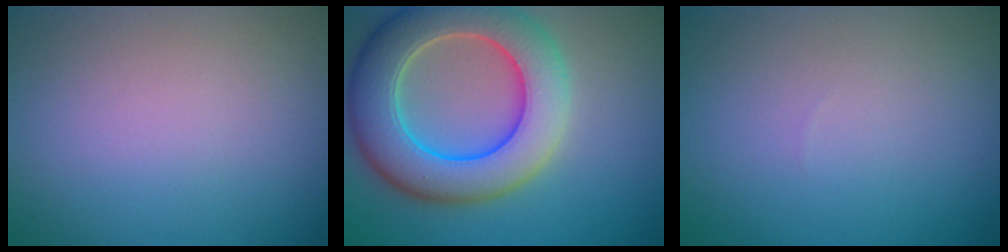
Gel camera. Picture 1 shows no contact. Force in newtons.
{"total": 10.2, "press": 10.2, "slide": 0.7}
{"total": 0.0}